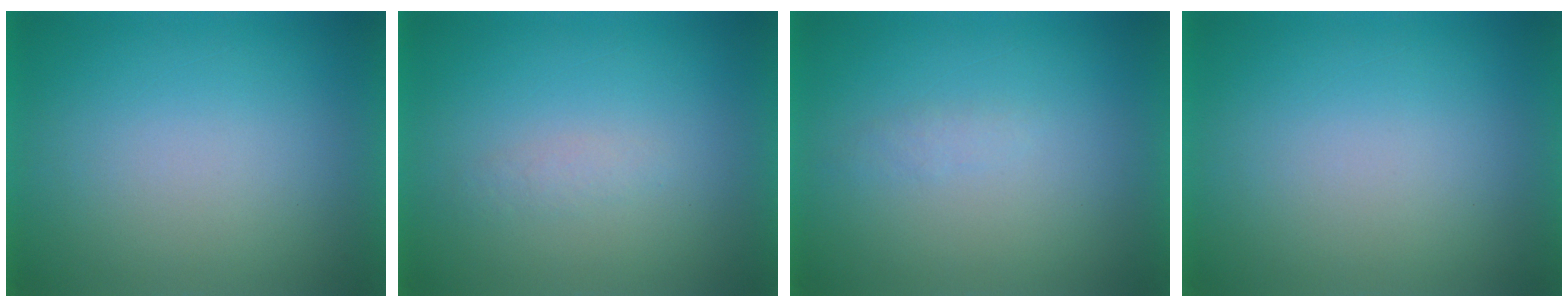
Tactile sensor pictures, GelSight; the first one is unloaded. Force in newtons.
{"total": 1.3}
{"total": 1.2}
{"total": 0.0}